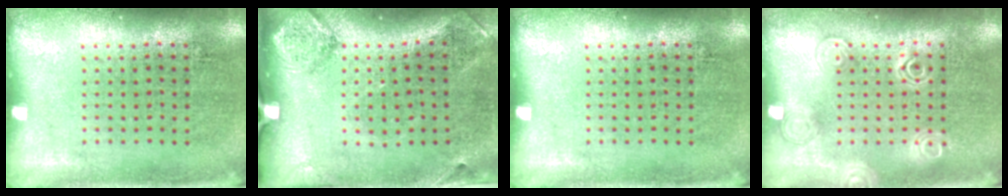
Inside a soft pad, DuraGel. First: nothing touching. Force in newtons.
{"total": 1.9, "press": 1.1, "slide": 1.6}
{"total": 0.0}
{"total": 2.1, "press": 2.0, "slide": 0.3}